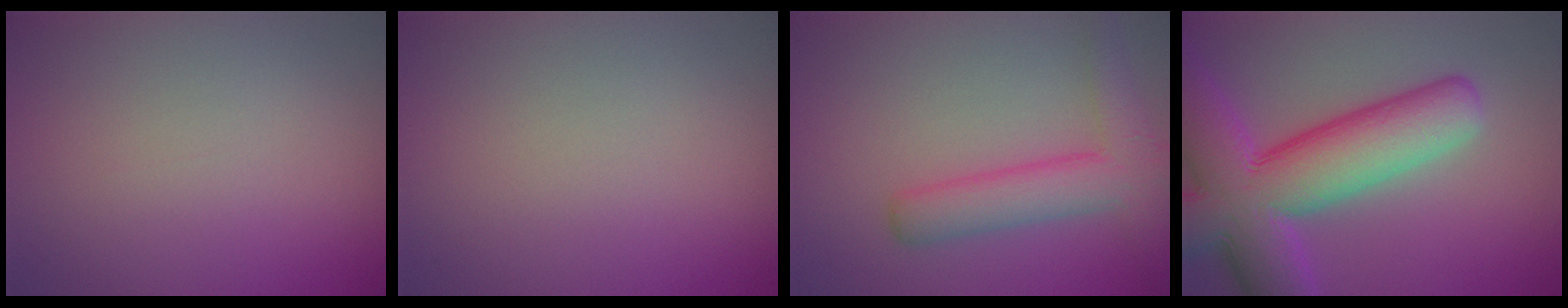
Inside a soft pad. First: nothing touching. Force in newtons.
{"total": 0.0}
{"total": 4.8, "press": 4.8, "slide": 0.1}
{"total": 12.5, "press": 12.5, "slide": 0.7}